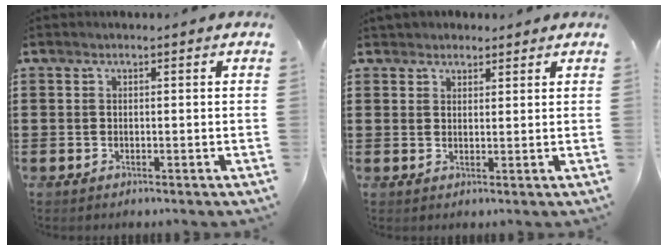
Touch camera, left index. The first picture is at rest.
{"total": 2.2, "force": [1.9, 1.1, 0.0], "torque": [-0.006, 0.007, 0.038]}